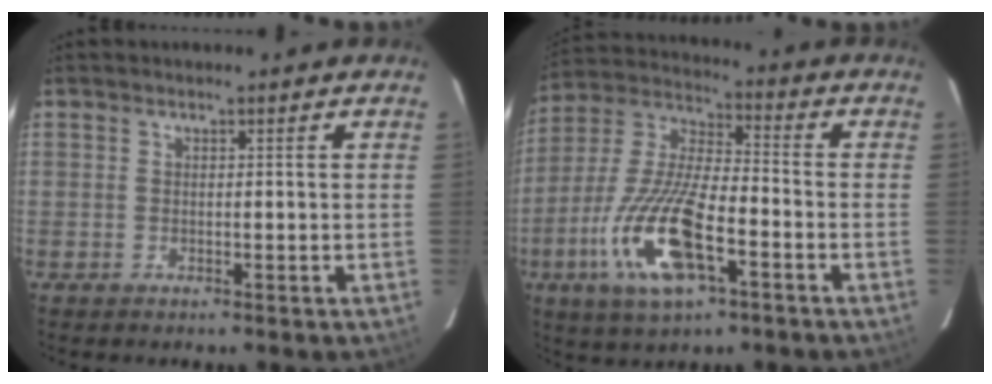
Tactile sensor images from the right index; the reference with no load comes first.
{"total": 18.0, "force": [-7.3, 6.2, 15.2], "torque": [-0.328, -0.018, -0.143]}